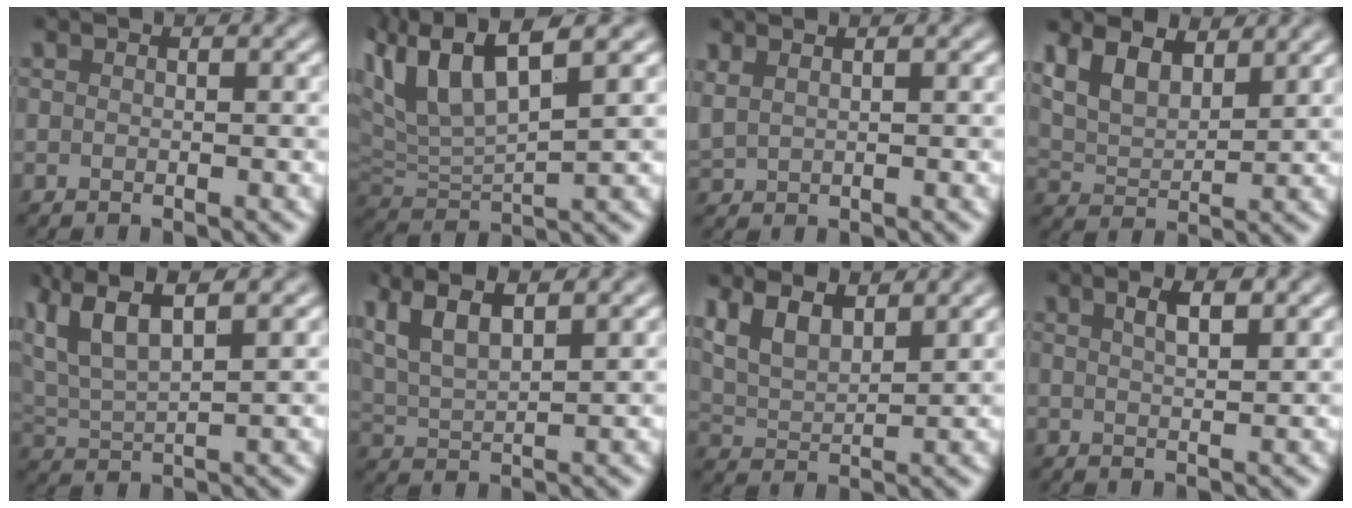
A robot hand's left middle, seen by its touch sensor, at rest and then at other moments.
{"total": 7.2, "force": [3.1, 2.4, 6.0], "torque": [-0.129, 0.011, 0.057]}
{"total": 1.7, "force": [1.3, 0.6, 0.8], "torque": [-0.018, 0.003, 0.022]}
{"total": 5.3, "force": [3.4, 2.5, 3.2], "torque": [-0.070, 0.005, 0.060]}
{"total": 7.3, "force": [4.4, 2.3, 5.3], "torque": [-0.110, 0.018, 0.077]}
{"total": 6.5, "force": [4.0, 2.1, 4.7], "torque": [-0.093, 0.016, 0.064]}
{"total": 6.3, "force": [4.1, 2.6, 4.1], "torque": [-0.082, 0.019, 0.059]}
{"total": 2.2, "force": [1.2, 0.6, 1.8], "torque": [-0.029, 0.002, 0.021]}